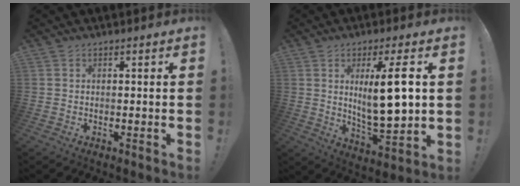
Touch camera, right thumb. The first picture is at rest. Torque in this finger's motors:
{"motor_torque": [0.84, 1.75, 0.95, 0.94, 0.09]}